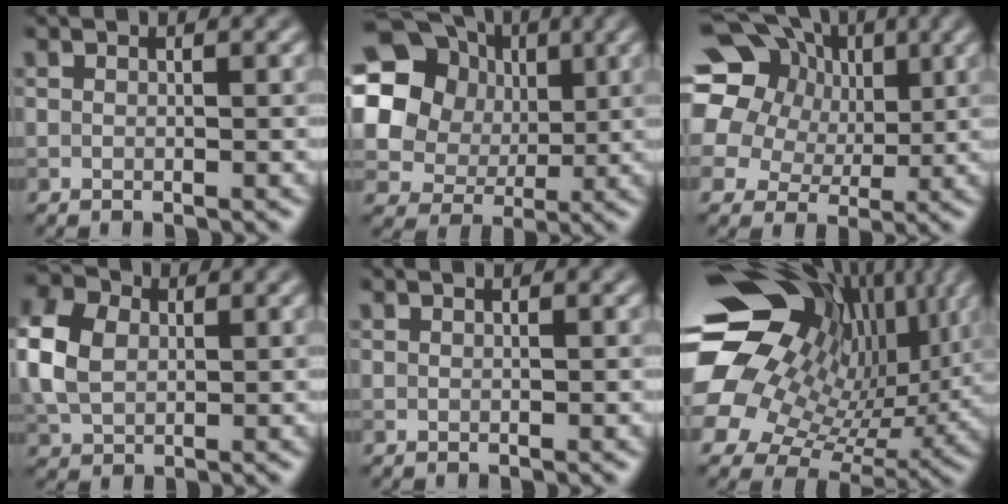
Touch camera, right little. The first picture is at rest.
{"total": 18.2, "force": [5.9, 15.8, 6.9], "torque": [-0.180, 0.031, 0.101]}
{"total": 21.3, "force": [8.0, 17.5, 9.2], "torque": [-0.225, 0.050, 0.121]}
{"total": 6.6, "force": [0.8, 4.9, 4.4], "torque": [-0.126, 0.014, 0.010]}
{"total": 0.0}
{"total": 17.2, "force": [5.9, 12.7, 10.0], "torque": [-0.217, 0.037, 0.118]}